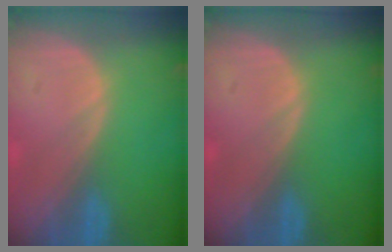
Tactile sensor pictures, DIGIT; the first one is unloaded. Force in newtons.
{"total": 0.0}